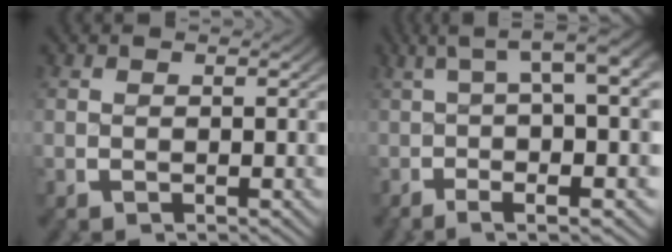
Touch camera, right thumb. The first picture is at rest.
{"total": 9.7, "force": [2.2, 3.4, 8.8], "torque": [-0.100, 0.040, 0.008]}